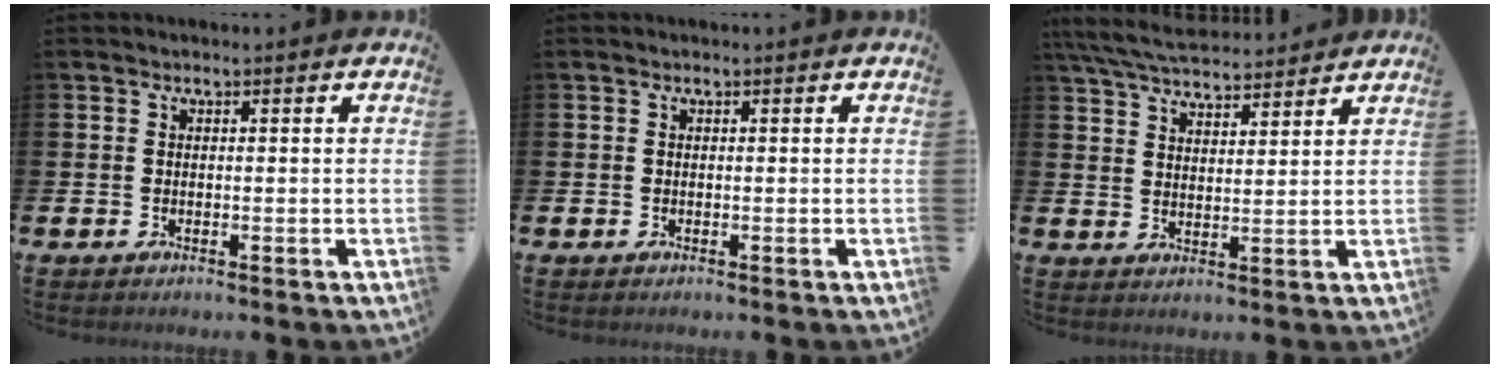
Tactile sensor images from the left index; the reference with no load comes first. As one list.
[{"total": 0.0}, {"total": 6.8, "force": [6.4, 1.1, 1.8], "torque": [-0.058, -0.030, 0.118]}]